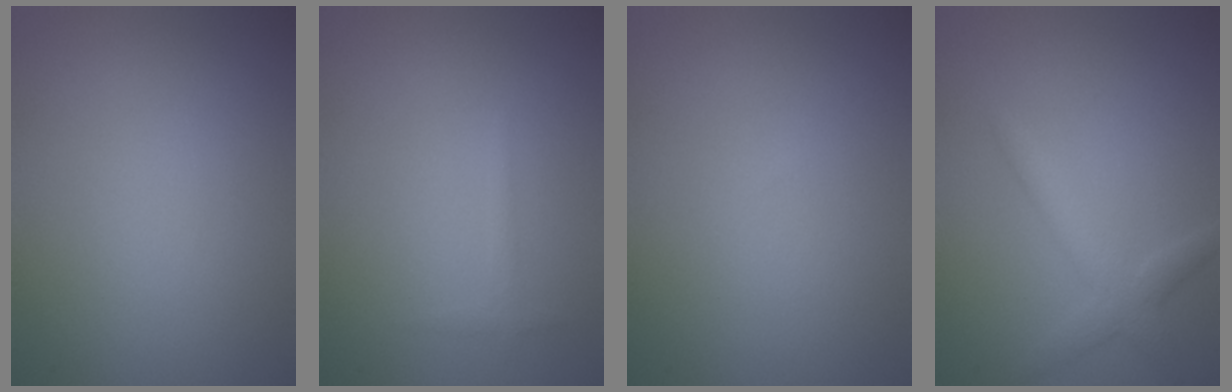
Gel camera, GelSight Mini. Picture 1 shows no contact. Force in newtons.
{"total": 0.8, "press": 0.8, "slide": 0.0}
{"total": 0.0}
{"total": 2.6, "press": 2.6, "slide": 0.1}